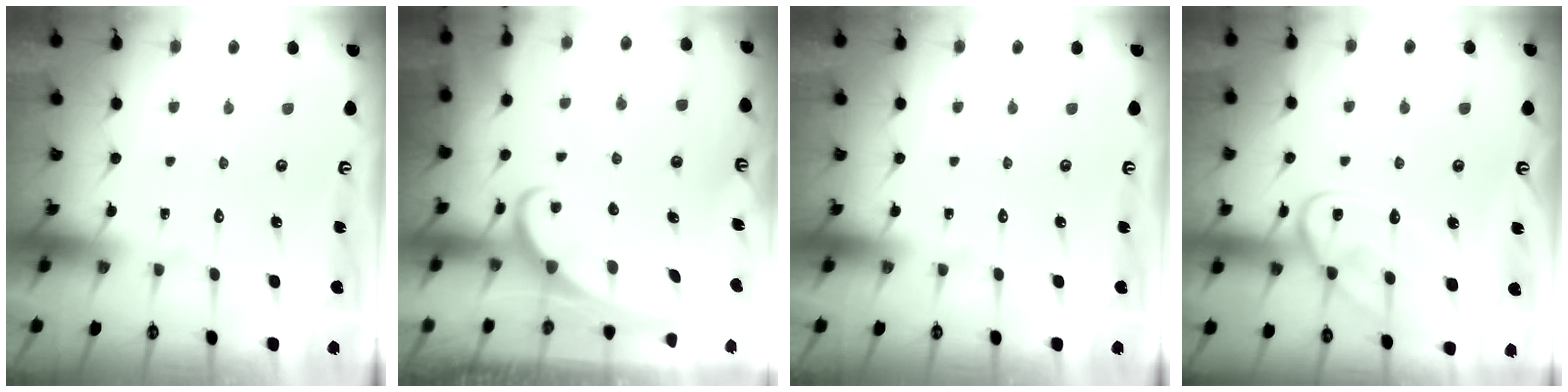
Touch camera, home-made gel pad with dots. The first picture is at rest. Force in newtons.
{"total": 2.4, "press": 2.4, "slide": 0.3}
{"total": 0.0}
{"total": 13.2, "press": 13.2, "slide": 1.2}